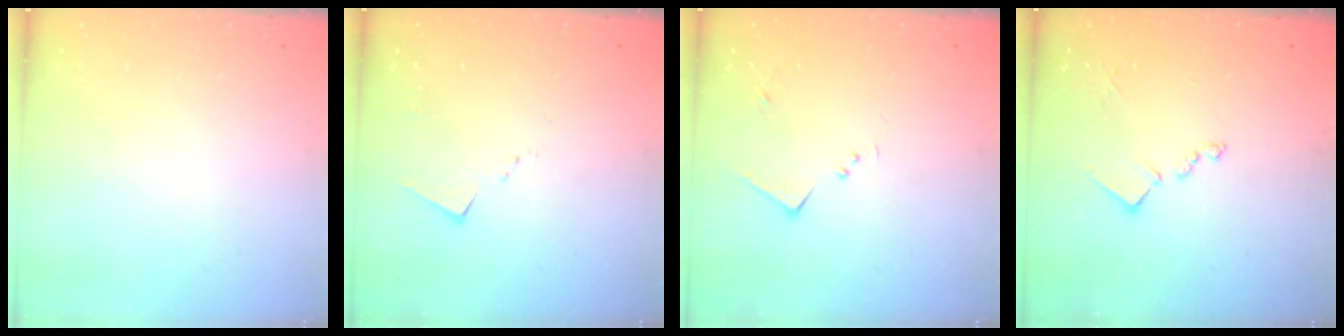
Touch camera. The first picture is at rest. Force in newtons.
{"total": 6.2, "press": 6.1, "slide": 0.6}
{"total": 6.2, "press": 6.1, "slide": 0.7}
{"total": 10.0, "press": 10.0, "slide": 0.3}